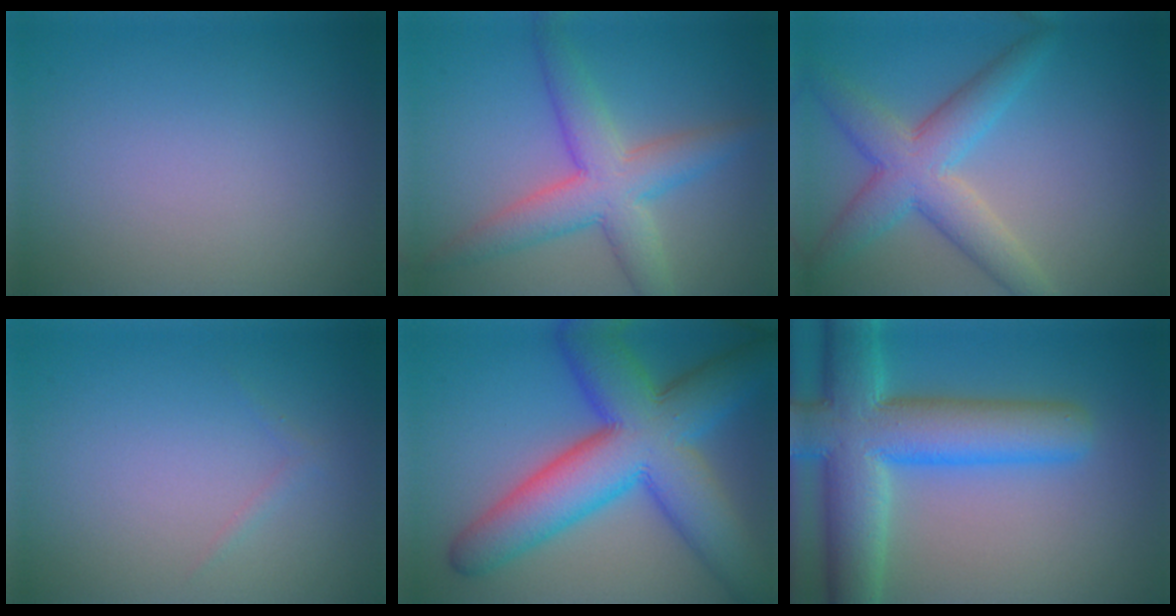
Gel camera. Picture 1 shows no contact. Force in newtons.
{"total": 5.8, "press": 5.8, "slide": 0.1}
{"total": 5.8, "press": 5.8, "slide": 0.0}
{"total": 0.6, "press": 0.6, "slide": 0.0}
{"total": 12.6, "press": 12.6, "slide": 0.2}
{"total": 10.4, "press": 10.4, "slide": 0.4}